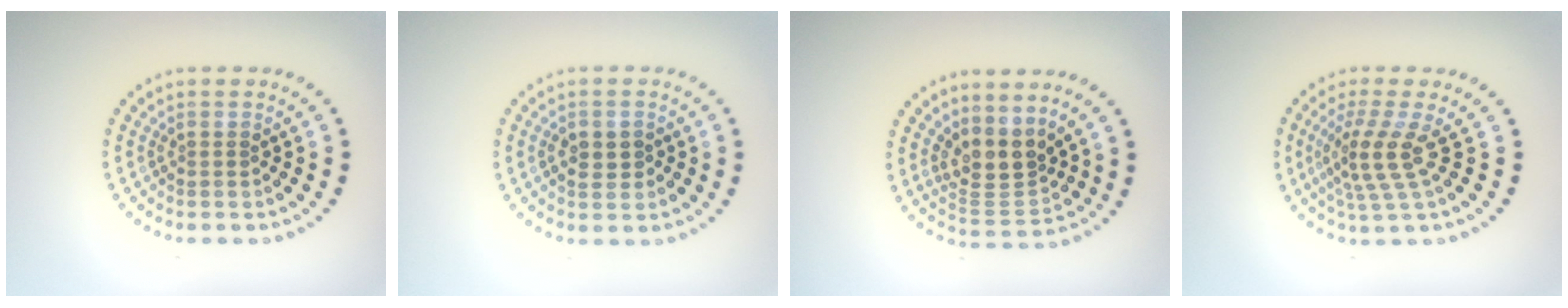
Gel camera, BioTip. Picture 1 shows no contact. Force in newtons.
{"total": 2.2, "press": 2.2, "slide": 0.1}
{"total": 3.5, "press": 2.6, "slide": 2.4}
{"total": 3.5, "press": 2.6, "slide": 2.3}